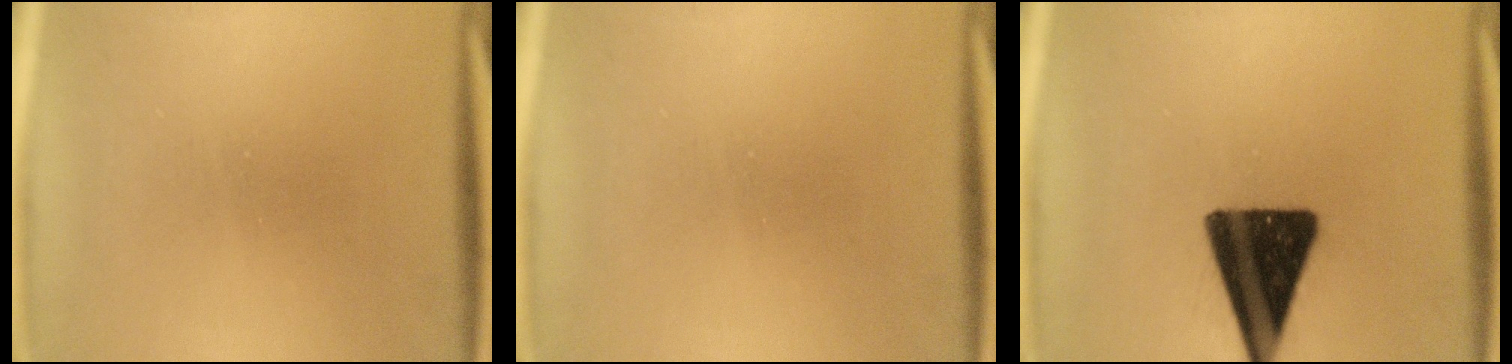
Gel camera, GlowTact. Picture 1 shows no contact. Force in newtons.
{"total": 0.0}
{"total": 15.8}